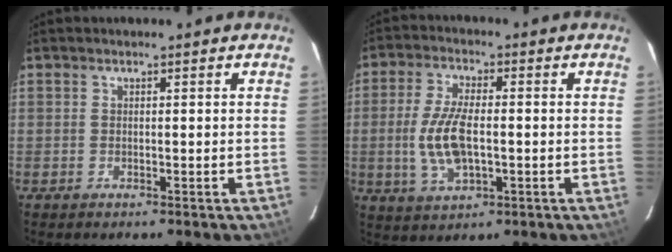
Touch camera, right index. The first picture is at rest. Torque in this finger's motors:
{"motor_torque": [0.28, -0.04, 0.26, 0.12]}